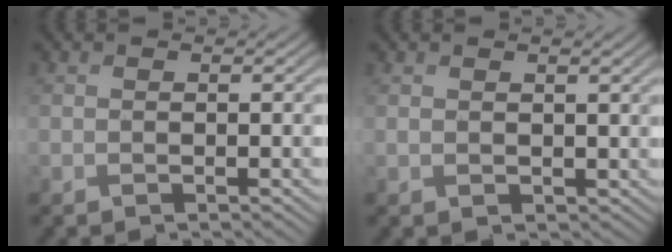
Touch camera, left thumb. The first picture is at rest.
{"total": 1.3, "force": [0.7, 1.0, 0.4], "torque": [-0.013, -0.003, 0.015]}